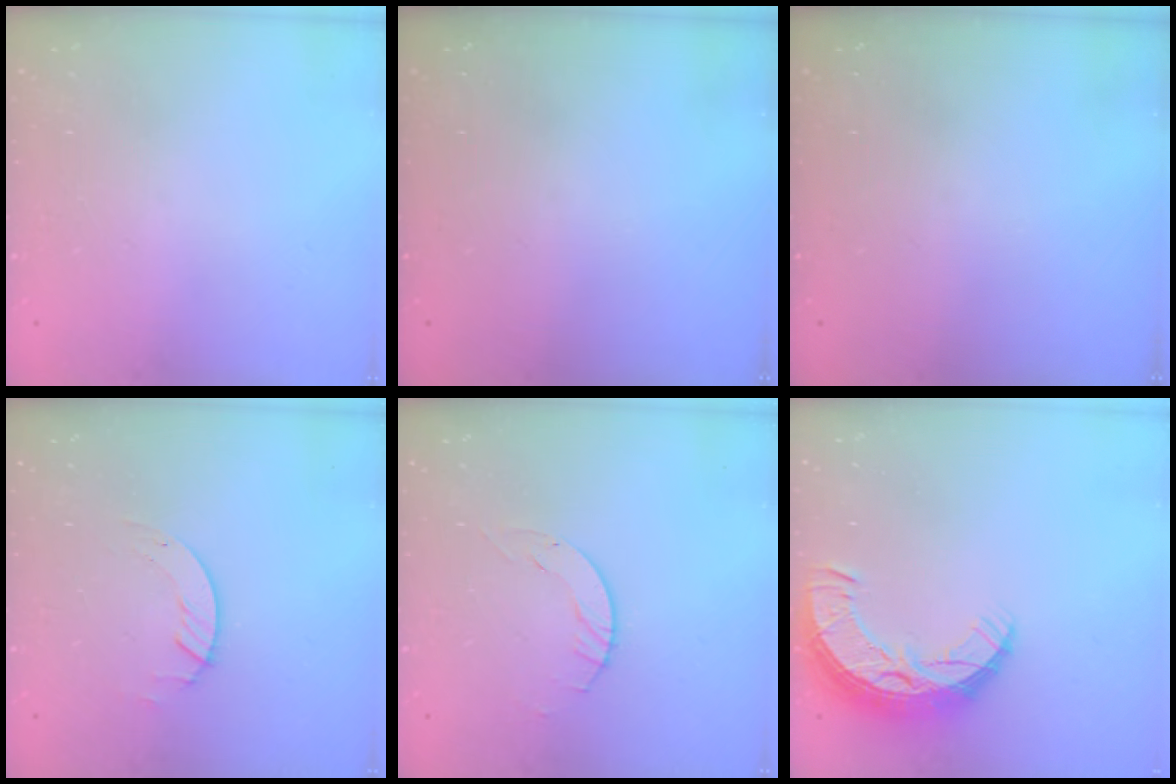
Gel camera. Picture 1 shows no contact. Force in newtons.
{"total": 0.0}
{"total": 0.0}
{"total": 1.3, "press": 1.2, "slide": 0.1}
{"total": 2.9, "press": 2.9, "slide": 0.4}
{"total": 11.1, "press": 11.0, "slide": 0.8}